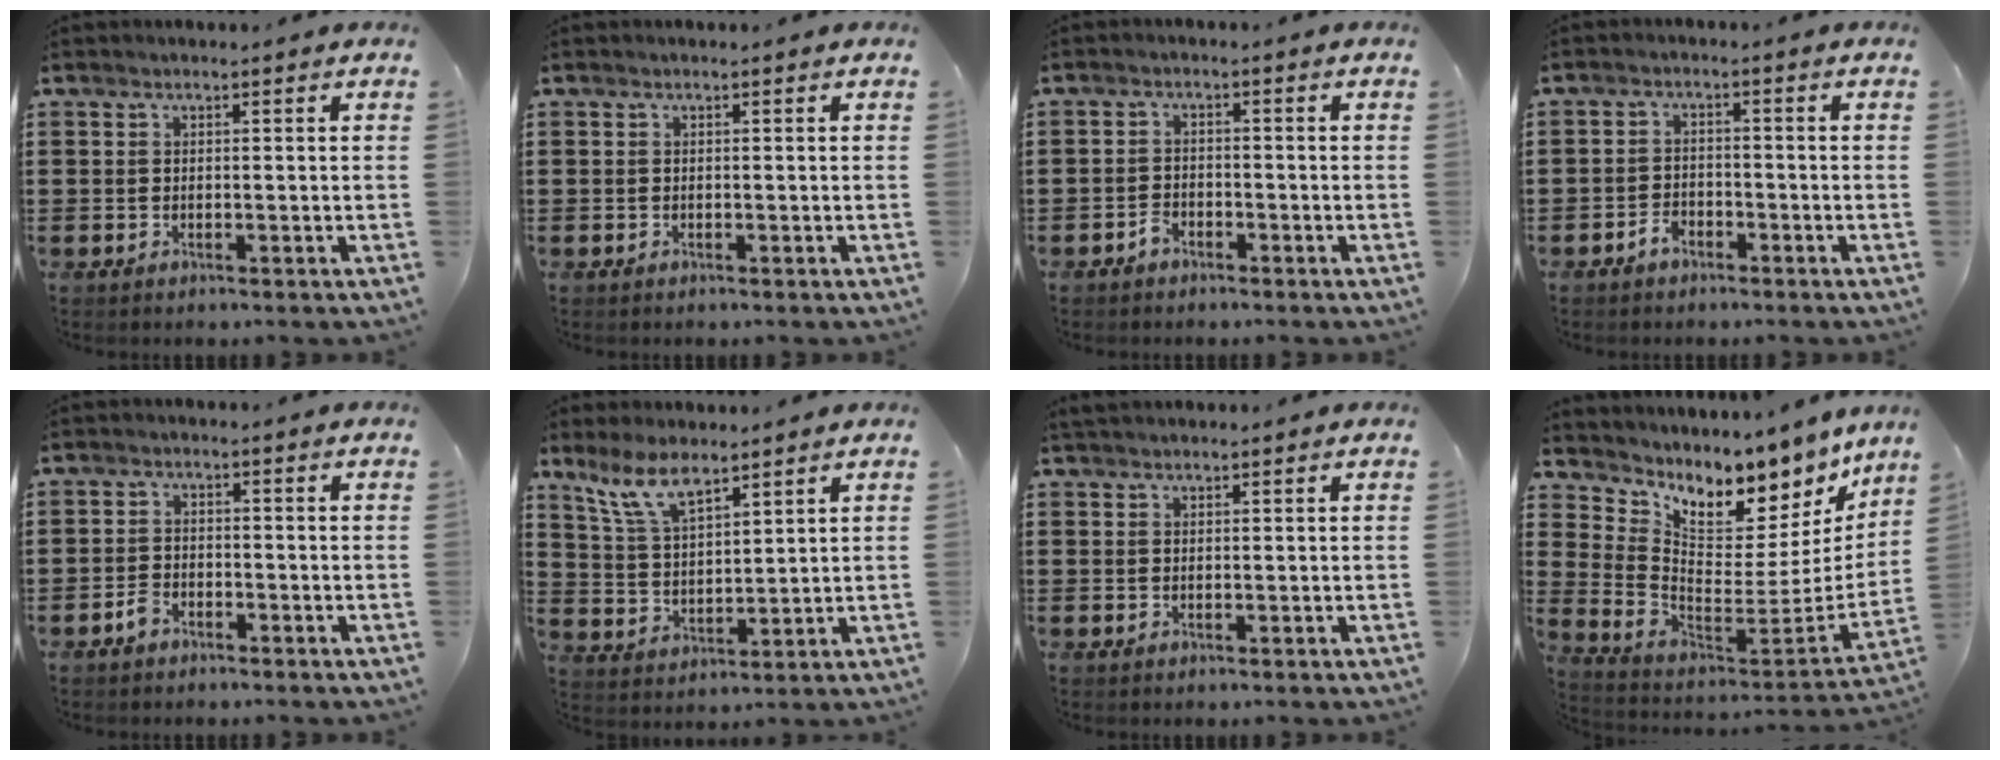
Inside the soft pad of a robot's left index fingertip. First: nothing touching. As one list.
[{"total": 0.0}, {"total": 1.9, "force": [-1.5, 1.0, 0.6], "torque": [-0.016, 0.003, -0.031]}, {"total": 2.3, "force": [-1.9, 1.1, 0.7], "torque": [-0.018, 0.003, -0.040]}, {"total": 2.2, "force": [-1.7, 1.2, 0.8], "torque": [-0.019, 0.004, -0.034]}, {"total": 7.8, "force": [6.0, 2.3, 4.4], "torque": [-0.104, -0.010, 0.112]}, {"total": 1.1, "force": [1.0, 0.3, 0.4], "torque": [-0.009, 0.002, 0.019]}, {"total": 7.3, "force": [6.6, 2.5, 2.1], "torque": [-0.068, -0.072, 0.111]}]